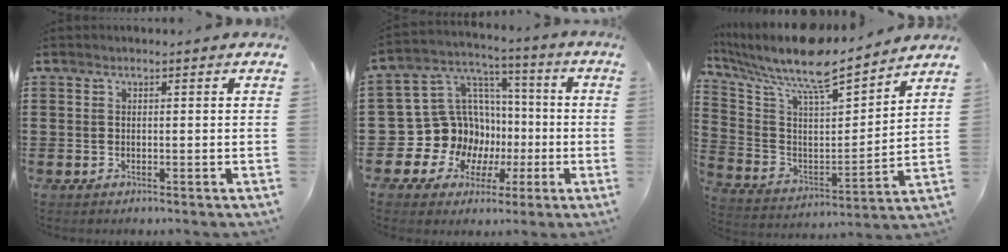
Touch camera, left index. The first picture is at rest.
{"total": 13.5, "force": [-2.1, 12.7, 4.1], "torque": [-0.125, -0.015, -0.014]}
{"total": 10.1, "force": [8.8, 1.6, 4.7], "torque": [-0.130, -0.064, 0.148]}